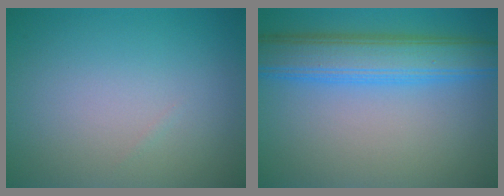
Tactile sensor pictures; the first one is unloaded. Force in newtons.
{"total": 6.5, "press": 6.5, "slide": 0.1}